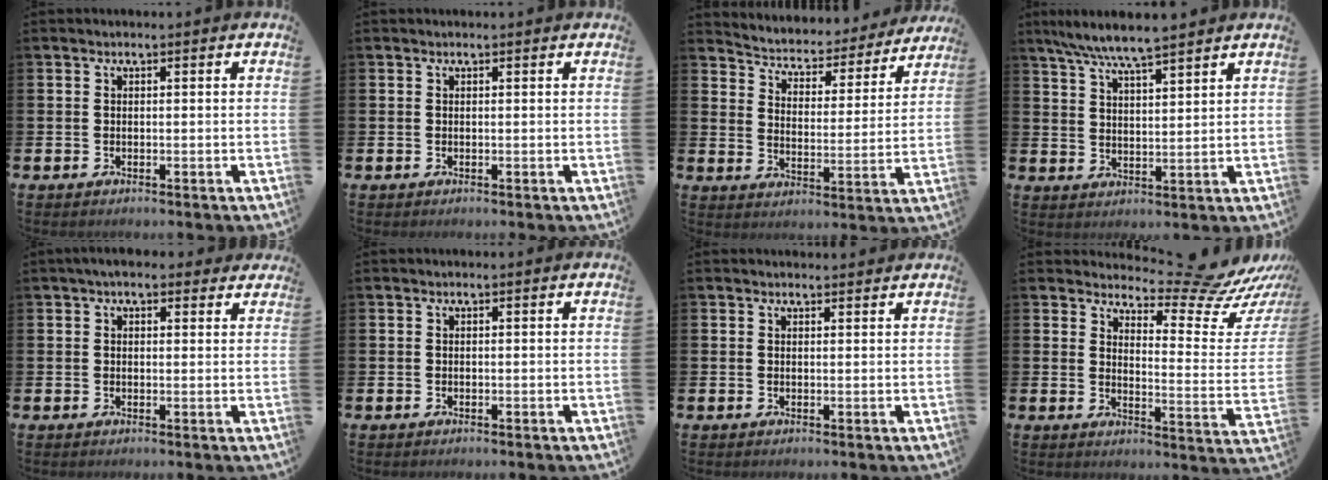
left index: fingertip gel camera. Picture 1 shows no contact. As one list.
[{"total": 0.0}, {"total": 4.3, "force": [4.0, 1.4, 0.6], "torque": [-0.041, -0.035, 0.061]}, {"total": 6.8, "force": [6.4, 0.3, 2.4], "torque": [-0.071, -0.023, 0.115]}, {"total": 3.4, "force": [2.8, 1.4, 1.3], "torque": [-0.024, -0.004, 0.048]}, {"total": 0.0}, {"total": 1.1, "force": [1.1, 0.2, 0.0], "torque": [0.016, -0.007, 0.017]}, {"total": 9.2, "force": [8.4, 2.0, 3.2], "torque": [-0.046, -0.081, 0.140]}]